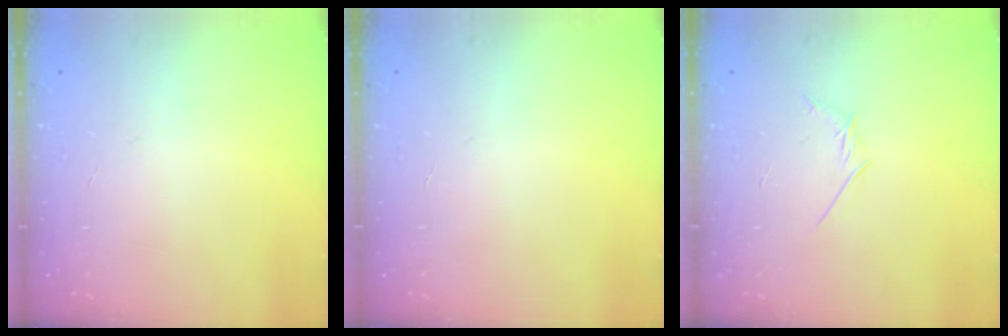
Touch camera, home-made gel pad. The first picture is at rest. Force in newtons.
{"total": 0.0}
{"total": 2.9, "press": 2.8, "slide": 0.8}